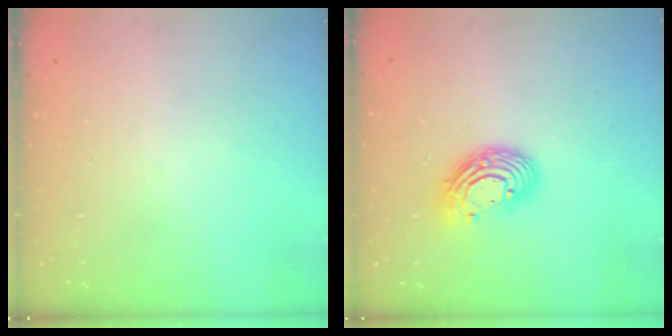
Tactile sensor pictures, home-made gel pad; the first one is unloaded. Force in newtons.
{"total": 11.8, "press": 11.7, "slide": 0.9}